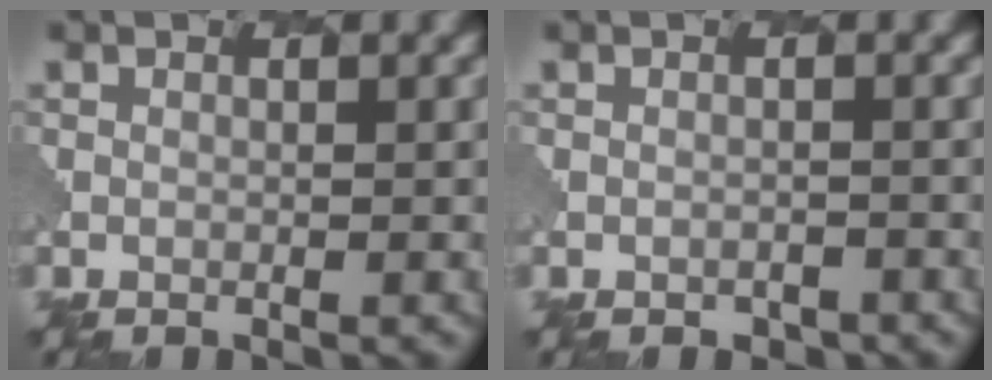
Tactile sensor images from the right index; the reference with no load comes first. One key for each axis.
{"total": 1.3, "fx": -1.0, "fy": 0.8, "fz": 0.0, "tx": 0.000, "ty": -0.001, "tz": -0.008}